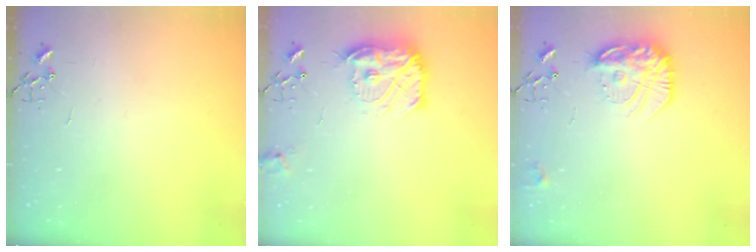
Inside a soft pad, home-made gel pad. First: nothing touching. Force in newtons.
{"total": 15.7, "press": 15.6, "slide": 1.4}
{"total": 16.2, "press": 16.1, "slide": 0.8}